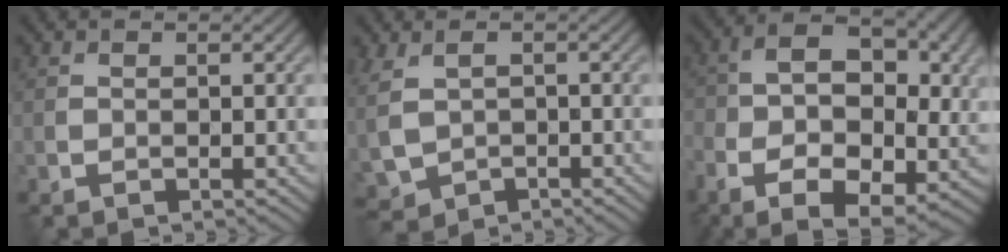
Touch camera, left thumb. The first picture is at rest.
{"total": 4.7, "force": [0.0, 3.6, 3.1], "torque": [-0.086, -0.016, 0.003]}
{"total": 13.3, "force": [-2.9, 7.8, 10.4], "torque": [-0.188, -0.005, -0.045]}